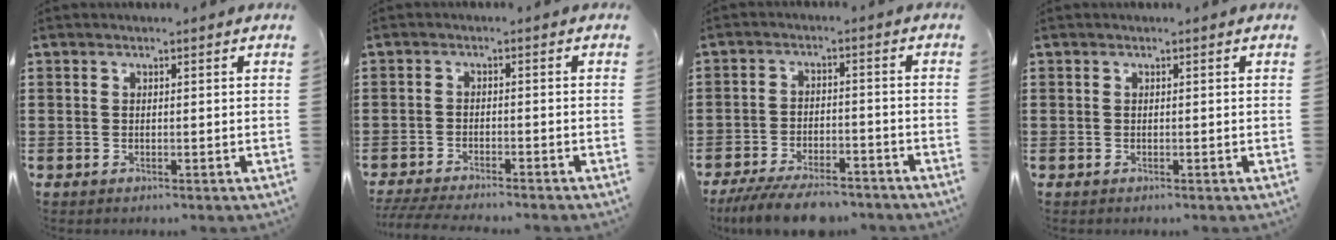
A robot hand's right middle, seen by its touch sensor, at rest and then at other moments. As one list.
[{"total": 3.2, "force": [-3.1, -0.1, 0.9], "torque": [-0.023, -0.007, -0.063]}, {"total": 6.6, "force": [-5.9, 1.2, 2.7], "torque": [-0.050, 0.001, -0.110]}, {"total": 0.0}]